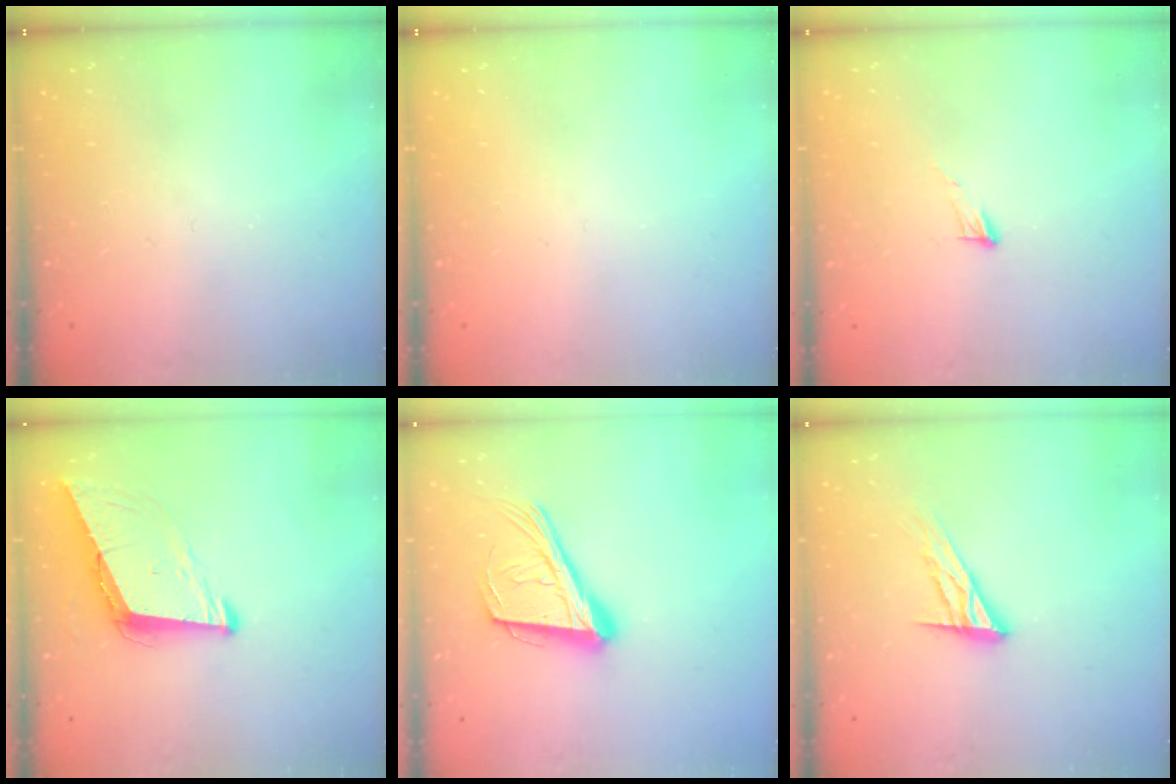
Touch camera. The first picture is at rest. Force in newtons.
{"total": 0.0}
{"total": 3.7, "press": 3.7, "slide": 0.3}
{"total": 8.8, "press": 7.9, "slide": 3.8}
{"total": 20.2, "press": 19.6, "slide": 4.7}
{"total": 12.0, "press": 12.0, "slide": 1.0}